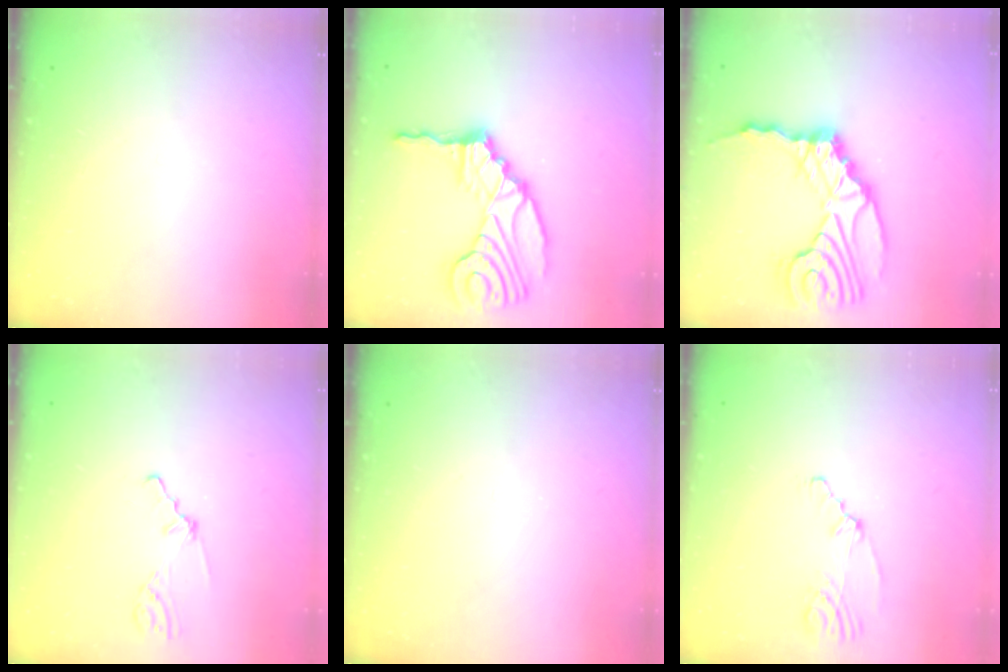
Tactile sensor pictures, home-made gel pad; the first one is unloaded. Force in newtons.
{"total": 15.7, "press": 14.8, "slide": 5.2}
{"total": 20.4, "press": 20.2, "slide": 2.7}
{"total": 0.8, "press": 0.8, "slide": 0.2}
{"total": 0.0}
{"total": 2.3, "press": 2.0, "slide": 1.2}